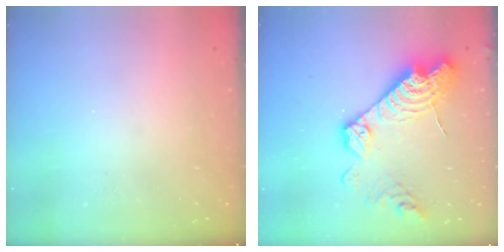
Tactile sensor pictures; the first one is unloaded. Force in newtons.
{"total": 18.2, "press": 18.1, "slide": 1.8}